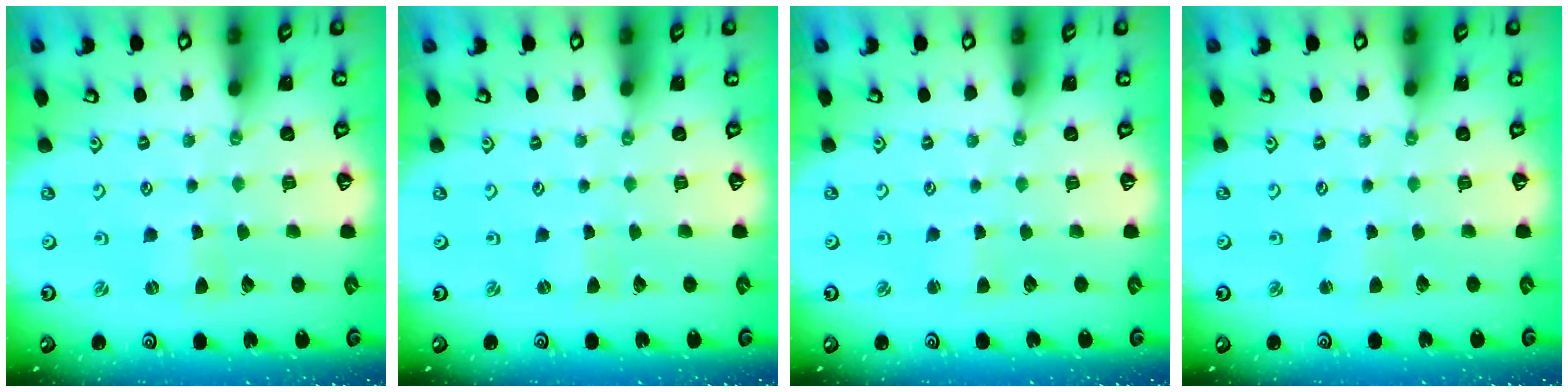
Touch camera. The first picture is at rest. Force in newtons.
{"total": 0.0}
{"total": 1.8, "press": 1.8, "slide": 0.3}
{"total": 2.7, "press": 2.6, "slide": 0.4}